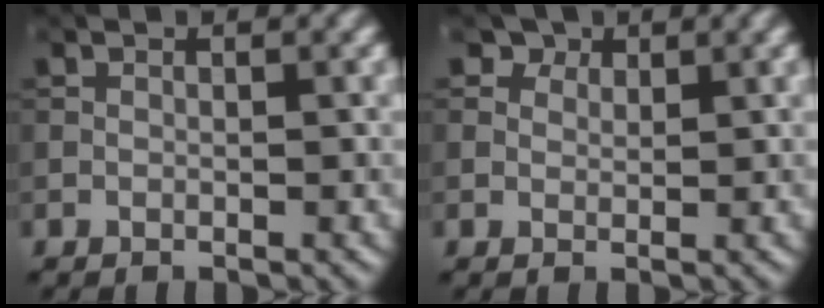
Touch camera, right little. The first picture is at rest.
{"total": 2.8, "force": [2.0, 1.6, 0.9], "torque": [-0.023, -0.013, 0.036]}